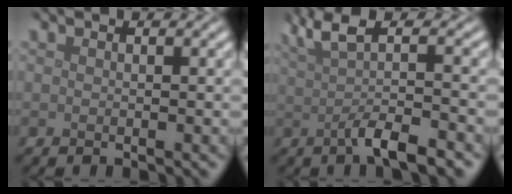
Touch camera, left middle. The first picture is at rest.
{"total": 6.0, "force": [-0.1, 1.7, 5.7], "torque": [-0.089, 0.006, -0.005]}